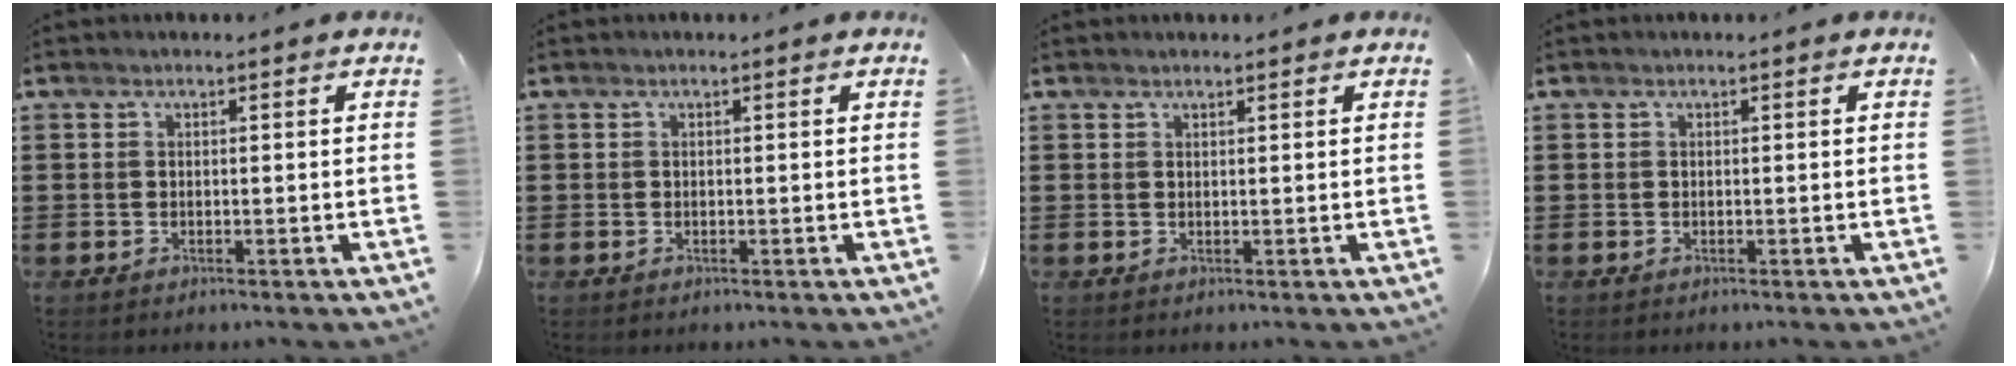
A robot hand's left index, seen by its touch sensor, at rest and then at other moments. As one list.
[{"total": 0.0}, {"total": 0.7, "force": [0.7, 0.1, 0.2], "torque": [-0.005, 0.000, 0.013]}, {"total": 0.0}]